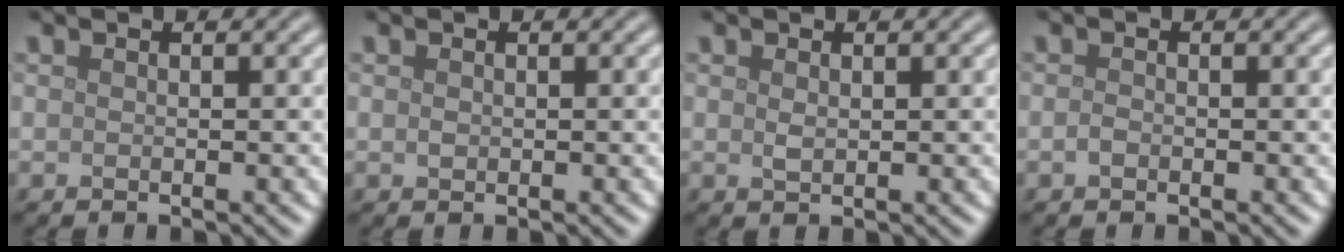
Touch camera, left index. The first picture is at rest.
{"total": 0.5, "force": [0.1, 0.4, 0.3], "torque": [-0.005, -0.001, 0.001]}
{"total": 0.8, "force": [0.3, 0.5, 0.7], "torque": [-0.016, -0.001, 0.007]}
{"total": 0.7, "force": [-0.3, 0.4, 0.4], "torque": [-0.009, -0.001, -0.007]}